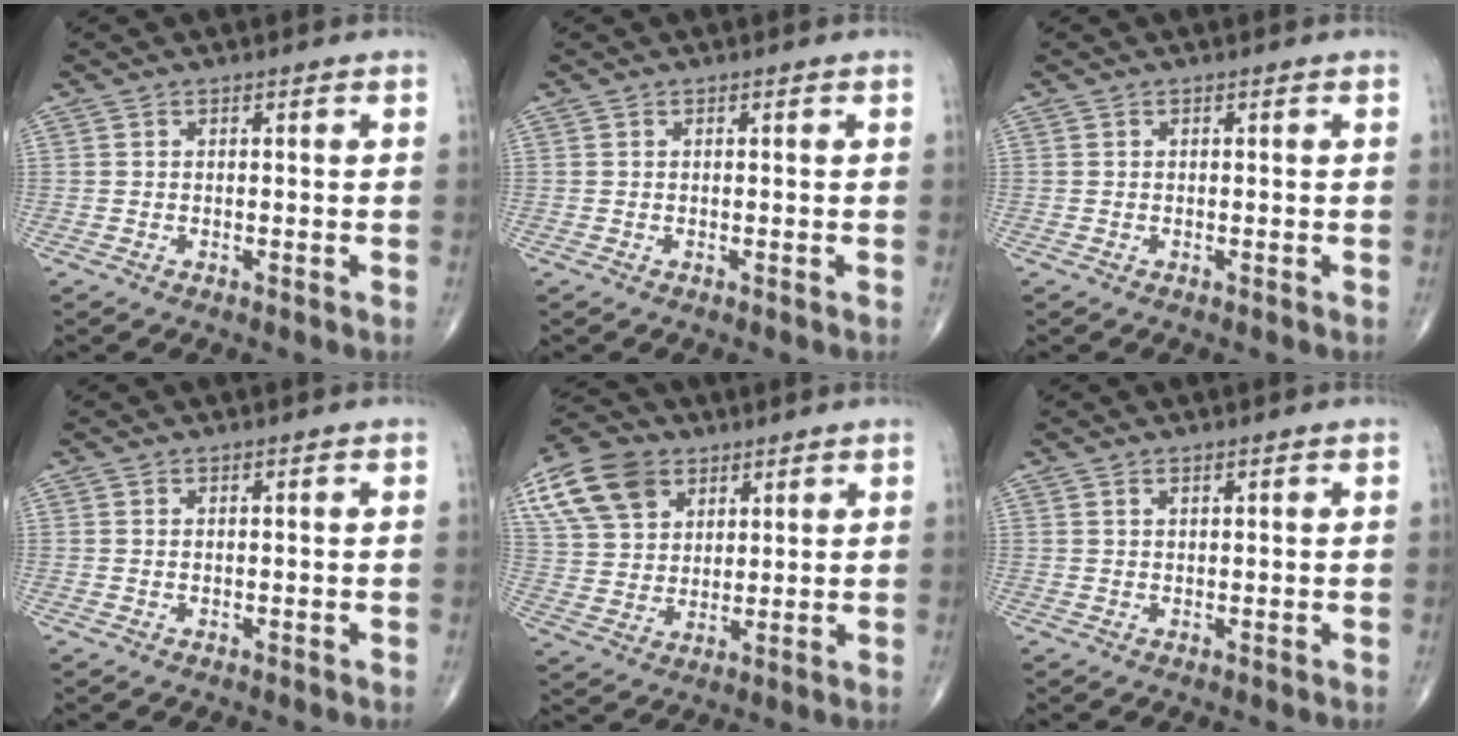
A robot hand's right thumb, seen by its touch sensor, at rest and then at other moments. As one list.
[{"total": 0.0}, {"total": 0.0}, {"total": 0.0}, {"total": 13.7, "force": [6.6, 9.6, 7.2], "torque": [-0.124, -0.008, 0.127]}, {"total": 0.8, "force": [0.6, 0.2, 0.5], "torque": [-0.009, -0.001, 0.011]}]